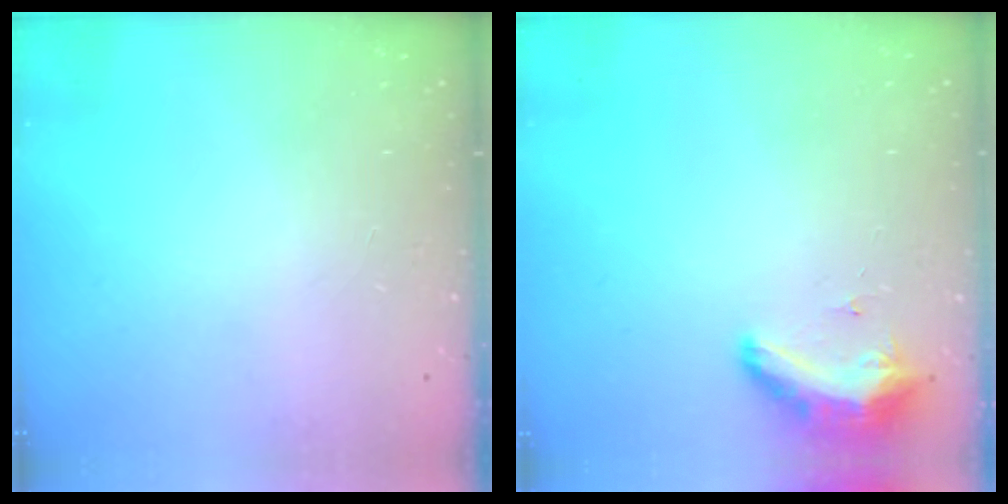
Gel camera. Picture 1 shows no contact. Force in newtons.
{"total": 16.2, "press": 11.0, "slide": 11.9}